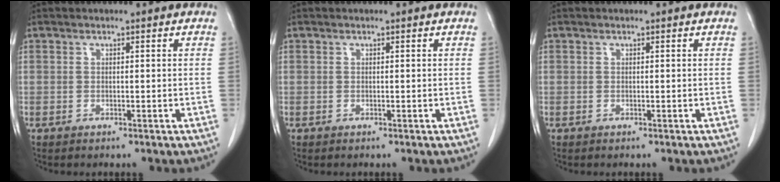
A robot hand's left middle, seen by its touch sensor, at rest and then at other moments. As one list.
[{"total": 0.0}, {"total": 0.0}]